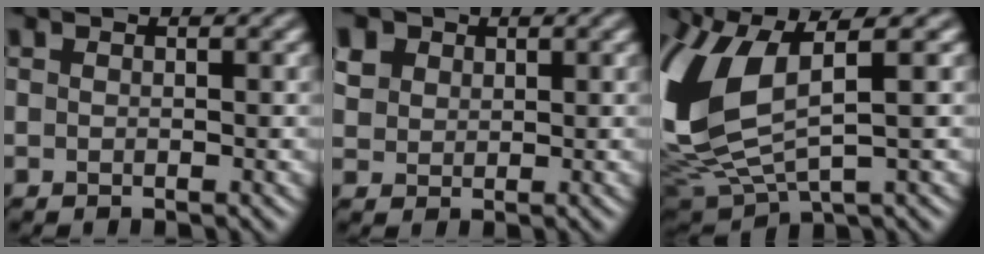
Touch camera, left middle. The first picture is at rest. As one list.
[{"total": 2.7, "force": [1.5, 2.2, 0.7], "torque": [-0.026, 0.019, 0.036]}, {"total": 9.5, "force": [1.9, 4.6, 8.0], "torque": [-0.206, -0.004, 0.042]}]